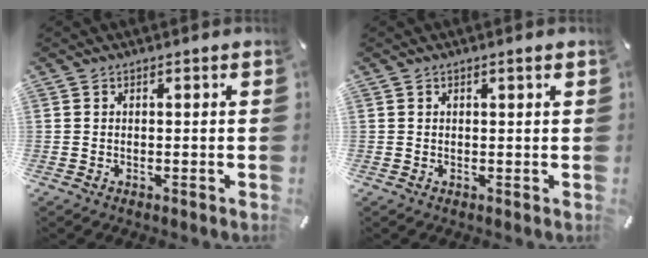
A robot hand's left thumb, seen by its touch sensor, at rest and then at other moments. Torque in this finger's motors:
{"motor_torque": [0.27, 0.15, -0.49, -0.07, -0.01]}